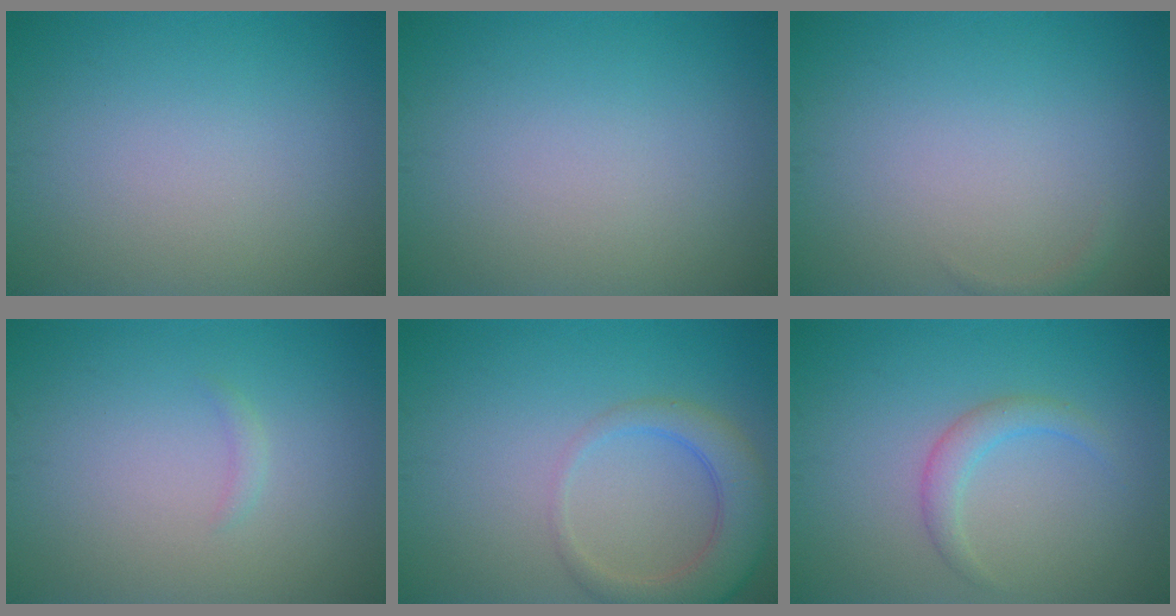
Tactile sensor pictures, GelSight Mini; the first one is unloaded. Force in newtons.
{"total": 0.0}
{"total": 0.6, "press": 0.6, "slide": 0.1}
{"total": 0.6, "press": 0.6, "slide": 0.1}
{"total": 4.4, "press": 4.3, "slide": 0.6}
{"total": 1.9, "press": 1.9, "slide": 0.1}